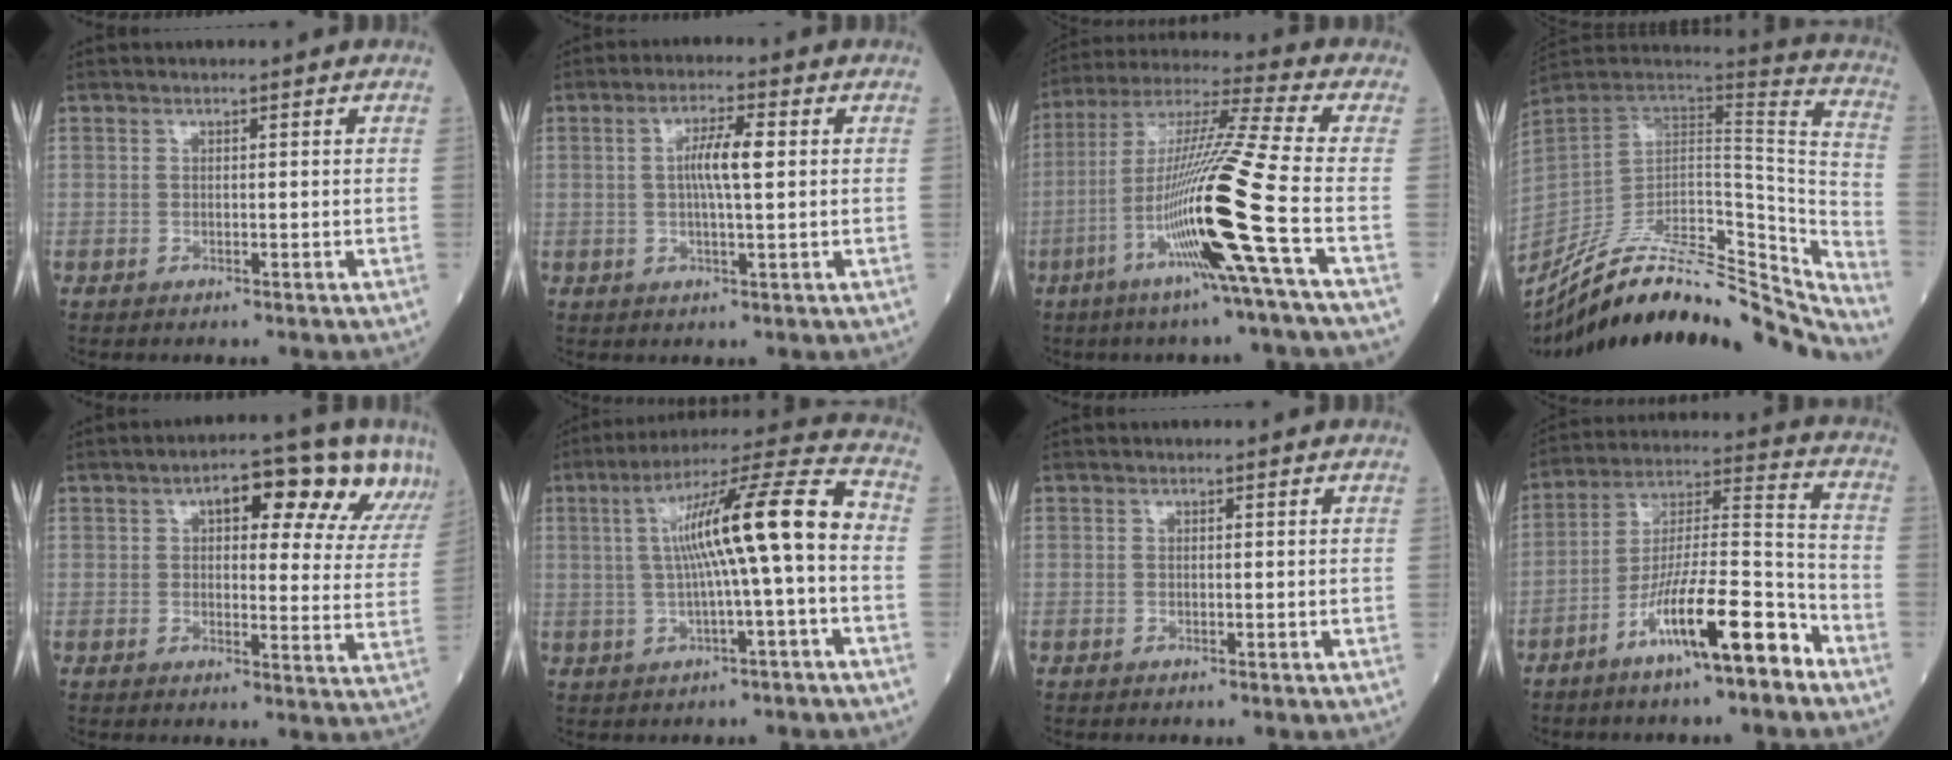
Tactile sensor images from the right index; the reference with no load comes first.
{"total": 5.2, "force": [0.7, 0.4, 5.1], "torque": [-0.095, 0.006, 0.010]}
{"total": 17.6, "force": [-5.8, -2.8, 16.4], "torque": [-0.317, -0.019, -0.116]}
{"total": 35.2, "force": [-31.5, 6.9, 14.1], "torque": [-0.179, -0.024, -0.446]}
{"total": 14.2, "force": [8.3, 4.8, 10.5], "torque": [-0.121, 0.017, 0.089]}
{"total": 13.7, "force": [0.1, 0.3, 13.7], "torque": [-0.225, 0.032, -0.002]}
{"total": 0.0}
{"total": 13.6, "force": [-8.2, 1.5, 10.8], "torque": [-0.193, -0.002, -0.144]}